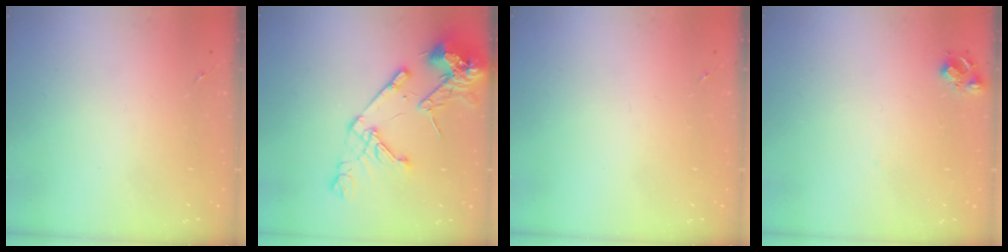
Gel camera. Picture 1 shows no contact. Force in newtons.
{"total": 19.4, "press": 19.2, "slide": 2.7}
{"total": 0.0}
{"total": 7.3, "press": 7.2, "slide": 0.8}